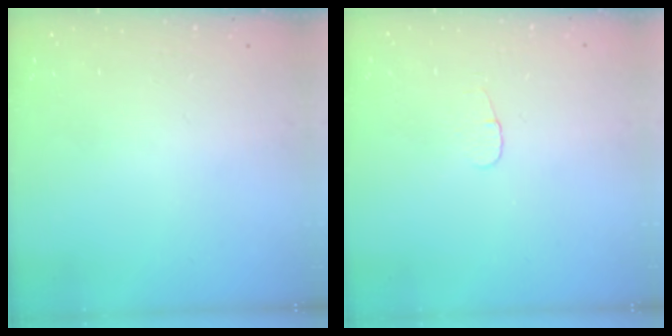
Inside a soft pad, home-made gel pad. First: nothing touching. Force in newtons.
{"total": 3.4, "press": 3.3, "slide": 0.4}